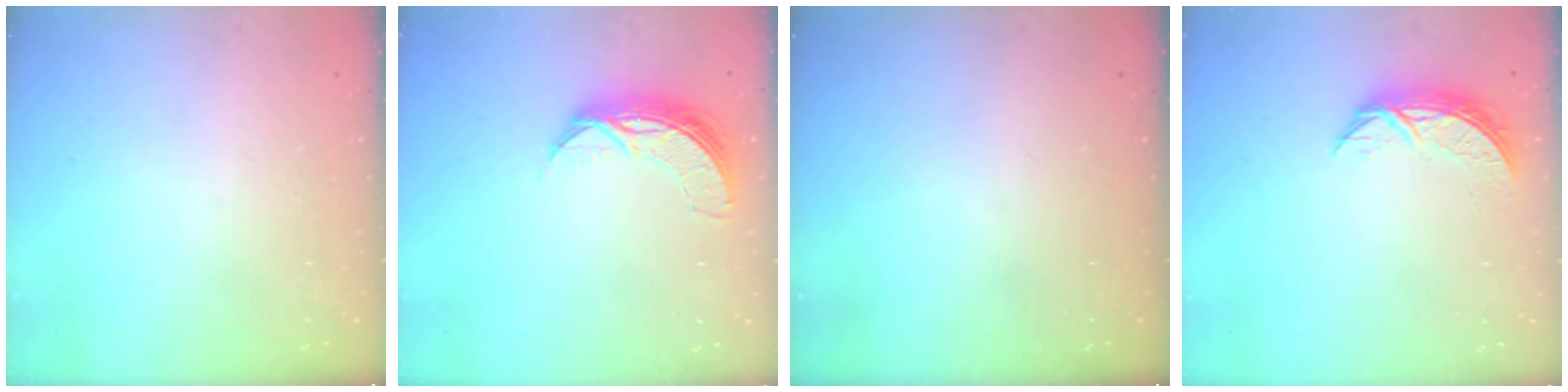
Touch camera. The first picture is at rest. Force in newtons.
{"total": 8.9, "press": 8.9, "slide": 0.4}
{"total": 0.0}
{"total": 7.1, "press": 7.1, "slide": 0.5}